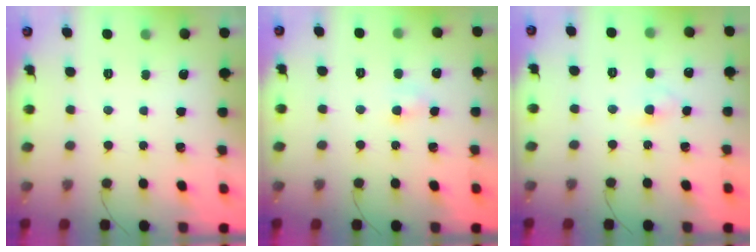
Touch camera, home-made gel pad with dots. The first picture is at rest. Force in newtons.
{"total": 3.0, "press": 2.8, "slide": 1.0}
{"total": 2.5, "press": 2.3, "slide": 1.0}